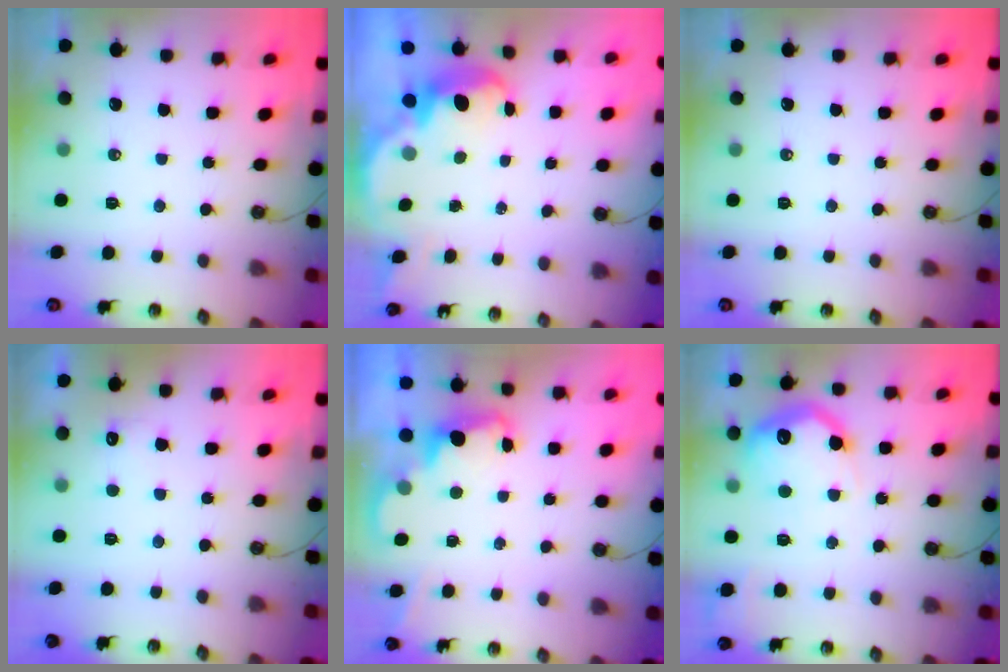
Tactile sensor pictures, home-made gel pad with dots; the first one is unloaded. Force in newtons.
{"total": 3.9, "press": 3.8, "slide": 0.6}
{"total": 0.0}
{"total": 6.0, "press": 5.8, "slide": 1.3}
{"total": 2.4, "press": 2.3, "slide": 0.5}
{"total": 17.3, "press": 17.3, "slide": 0.4}